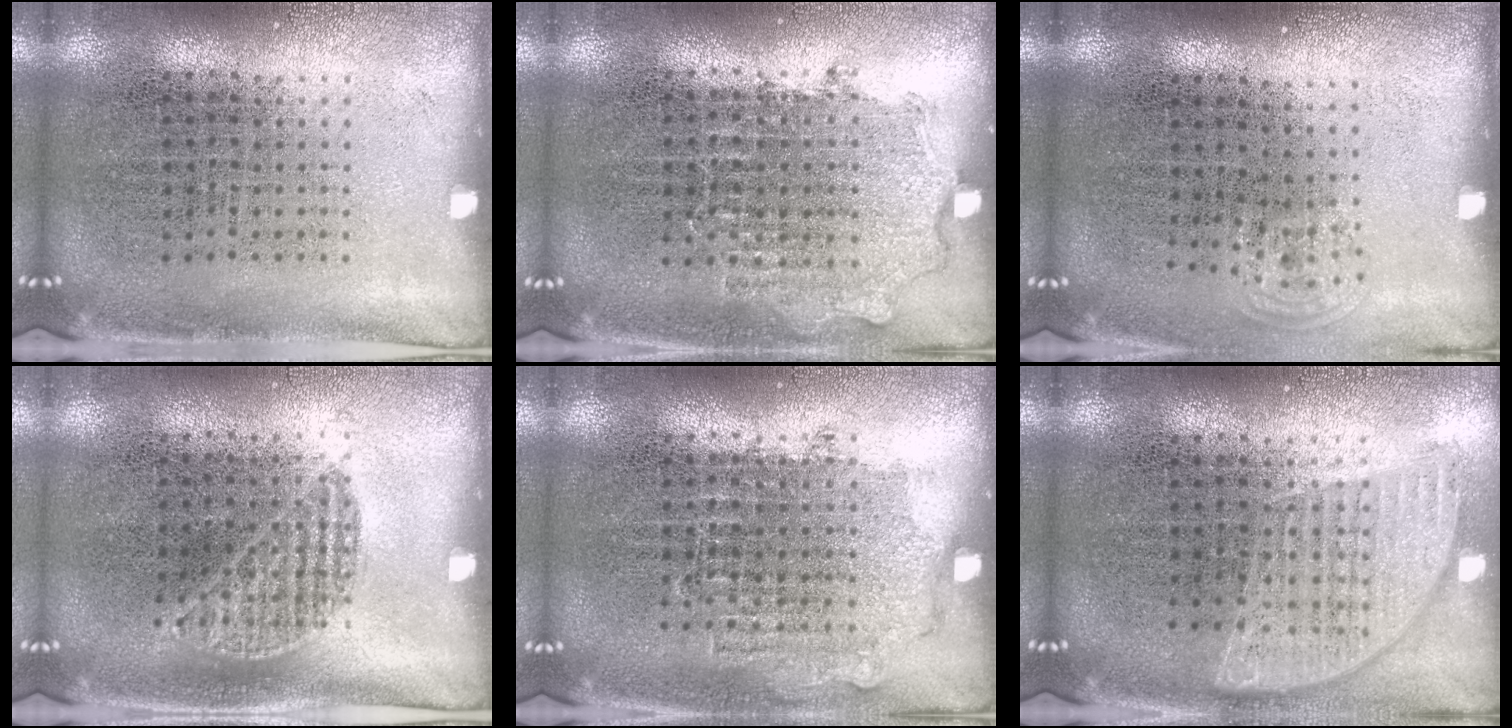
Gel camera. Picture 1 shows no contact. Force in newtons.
{"total": 0.8, "press": 0.7, "slide": 0.2}
{"total": 0.8, "press": 0.6, "slide": 0.4}
{"total": 1.0, "press": 0.7, "slide": 0.7}
{"total": 0.7, "press": 0.7, "slide": 0.3}
{"total": 0.9, "press": 0.9, "slide": 0.2}